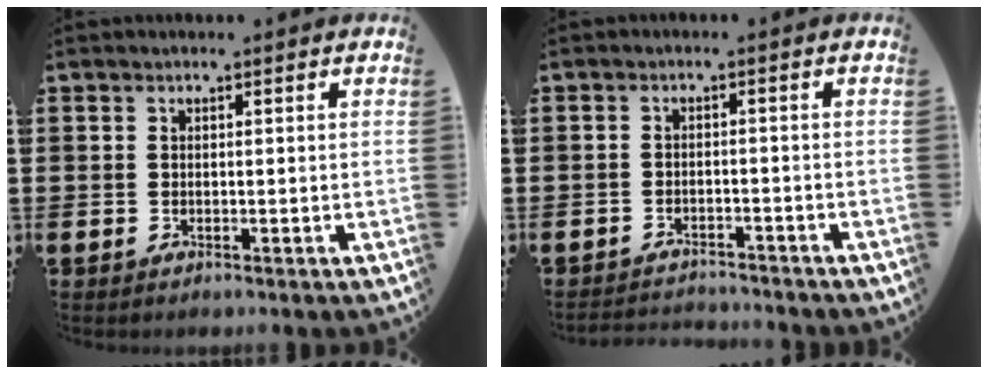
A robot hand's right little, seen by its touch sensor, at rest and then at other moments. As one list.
[{"total": 2.1, "force": [-2.1, 0.0, -0.2], "torque": [-0.004, 0.002, -0.046]}]